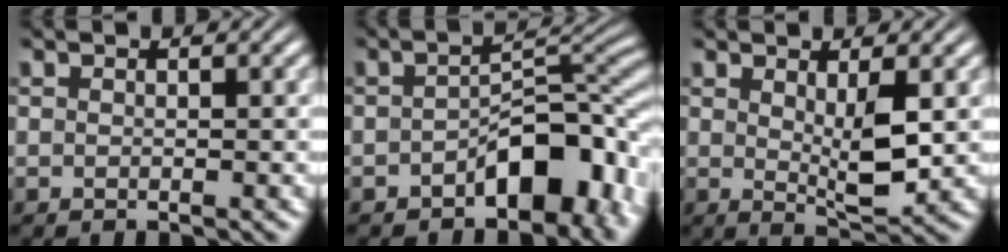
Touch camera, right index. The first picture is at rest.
{"total": 5.2, "force": [-2.5, 2.1, 4.1], "torque": [-0.048, -0.003, -0.039]}
{"total": 3.4, "force": [0.8, 0.5, 3.2], "torque": [-0.050, -0.021, 0.021]}